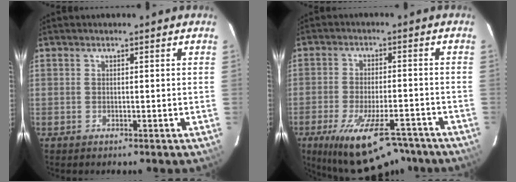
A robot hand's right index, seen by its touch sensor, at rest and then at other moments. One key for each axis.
{"total": 17.1, "fx": -12.4, "fy": 5.9, "fz": 10.2, "tx": -0.191, "ty": -0.035, "tz": -0.186}